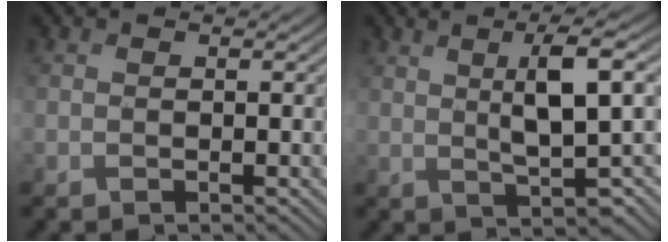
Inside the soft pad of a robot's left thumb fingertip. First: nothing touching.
{"total": 6.8, "force": [2.3, 1.2, 6.3], "torque": [-0.107, 0.011, 0.043]}